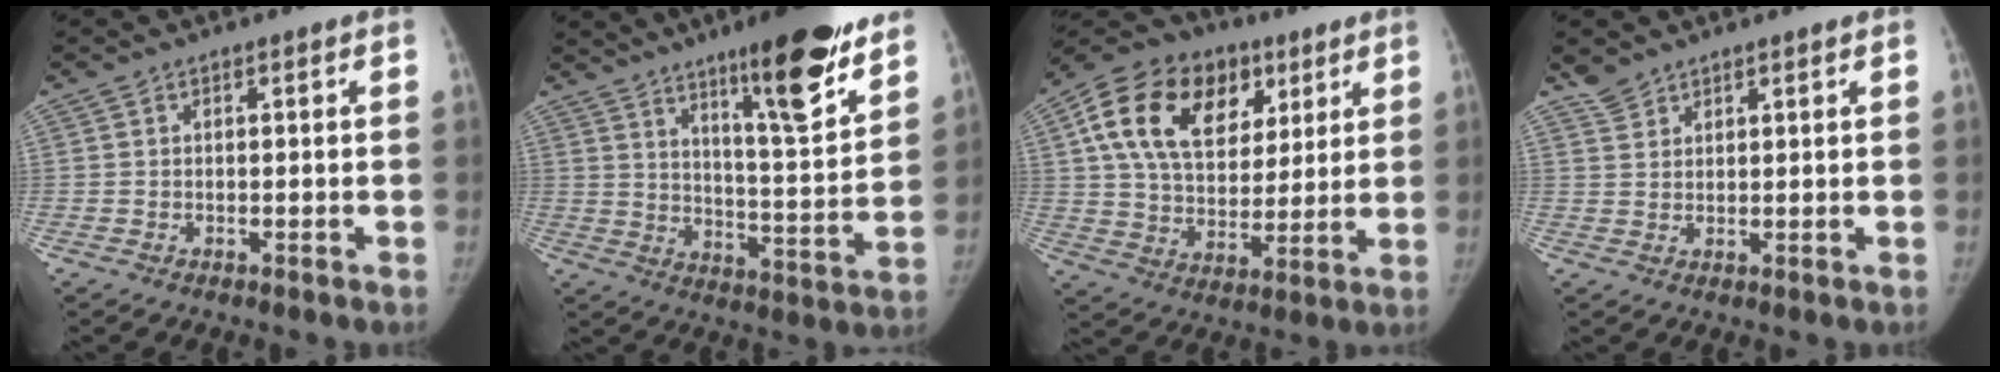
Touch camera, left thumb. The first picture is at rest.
{"total": 18.5, "force": [12.5, 2.9, 13.4], "torque": [-0.166, -0.080, 0.193]}
{"total": 22.4, "force": [8.6, 15.2, 14.1], "torque": [-0.227, 0.006, 0.143]}
{"total": 2.8, "force": [2.5, 1.3, 0.3], "torque": [0.003, -0.003, 0.047]}